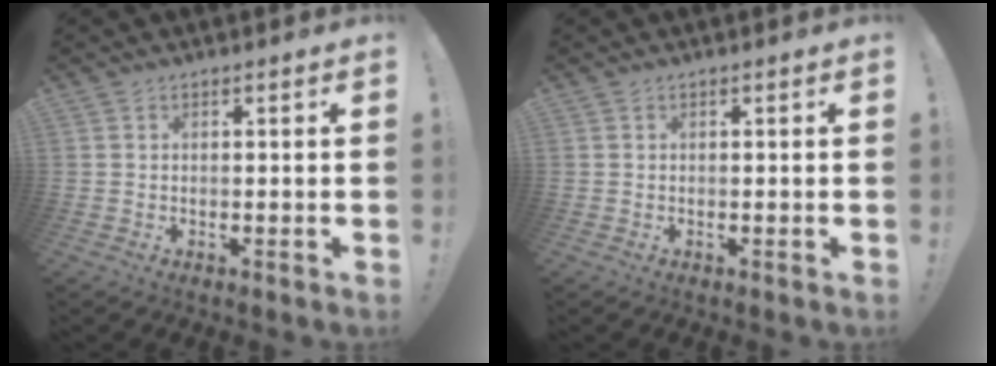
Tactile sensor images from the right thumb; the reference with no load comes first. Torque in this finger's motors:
{"motor_torque": [0.00, 0.00, 0.00, 0.00, 0.00]}